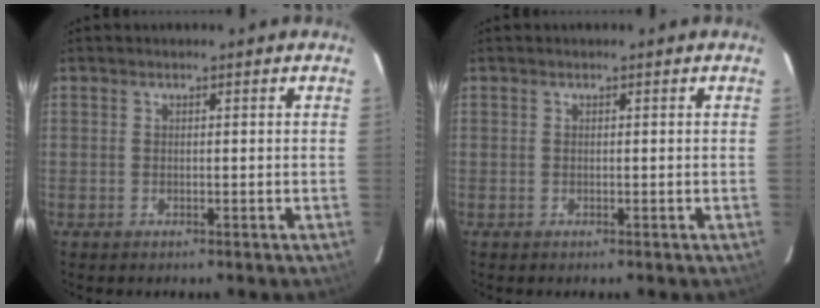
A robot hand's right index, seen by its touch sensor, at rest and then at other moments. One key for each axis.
{"total": 0.0}